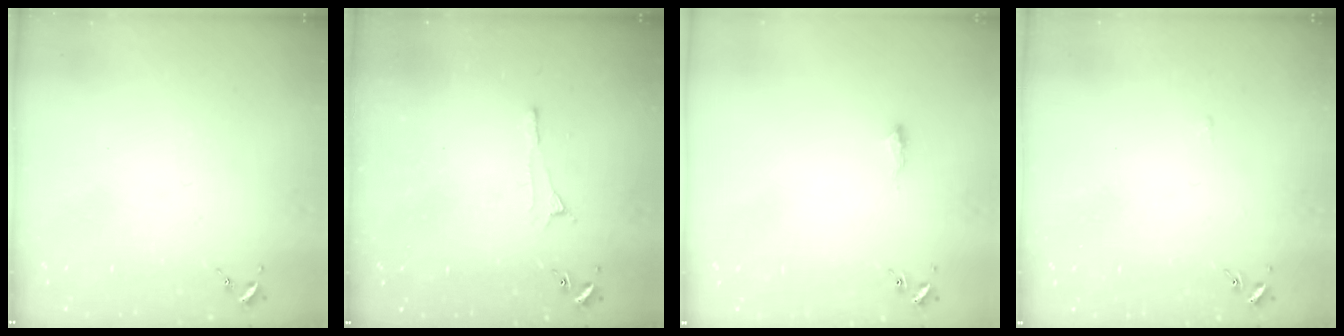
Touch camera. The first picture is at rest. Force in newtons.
{"total": 4.1, "press": 4.1, "slide": 0.6}
{"total": 6.8, "press": 6.7, "slide": 0.8}
{"total": 2.4, "press": 2.4, "slide": 0.3}